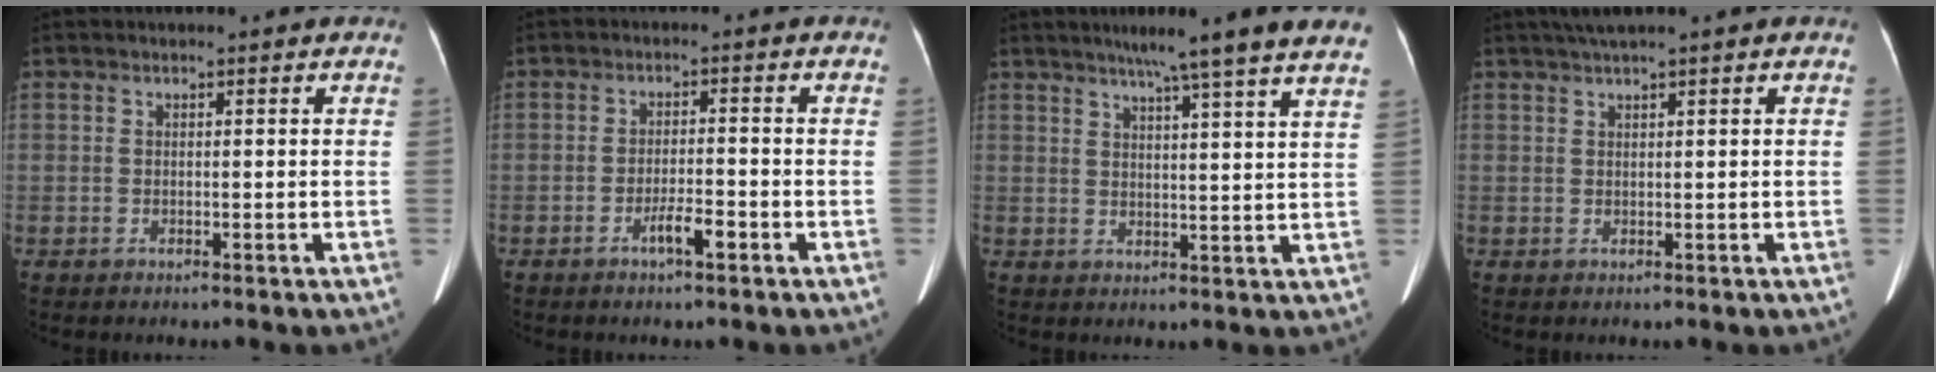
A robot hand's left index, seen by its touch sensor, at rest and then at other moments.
{"total": 3.2, "force": [-1.9, 0.4, 2.5], "torque": [-0.043, 0.001, -0.035]}
{"total": 12.8, "force": [10.3, -1.5, 7.4], "torque": [-0.105, -0.002, 0.115]}
{"total": 2.3, "force": [1.7, -0.2, 1.5], "torque": [-0.030, 0.018, 0.038]}